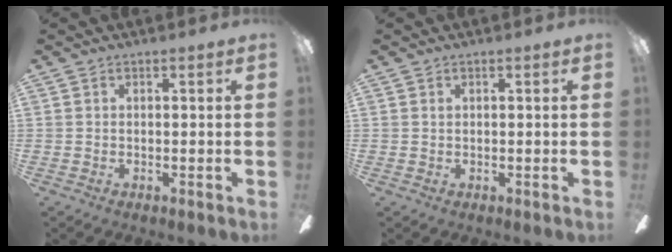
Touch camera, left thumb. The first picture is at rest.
{"total": 0.7, "force": [0.2, 0.5, 0.5], "torque": [-0.010, 0.005, 0.002]}